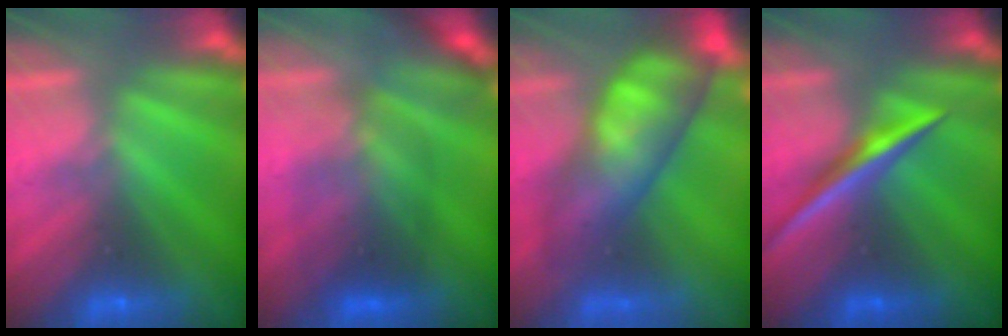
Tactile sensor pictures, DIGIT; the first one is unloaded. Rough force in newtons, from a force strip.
{"total": 2.7}
{"total": 7.8}
{"total": 2.1}